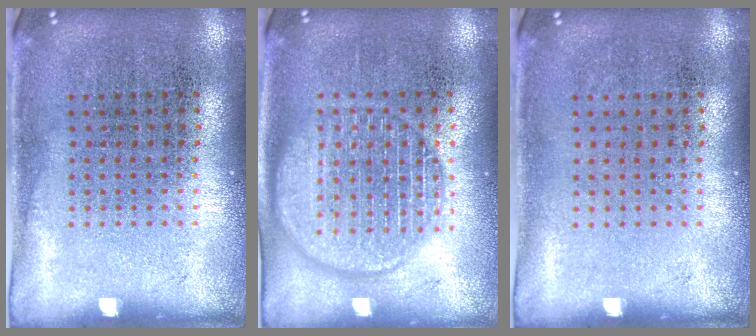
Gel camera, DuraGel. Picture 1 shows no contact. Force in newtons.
{"total": 3.0, "press": 3.0, "slide": 0.3}
{"total": 0.0}